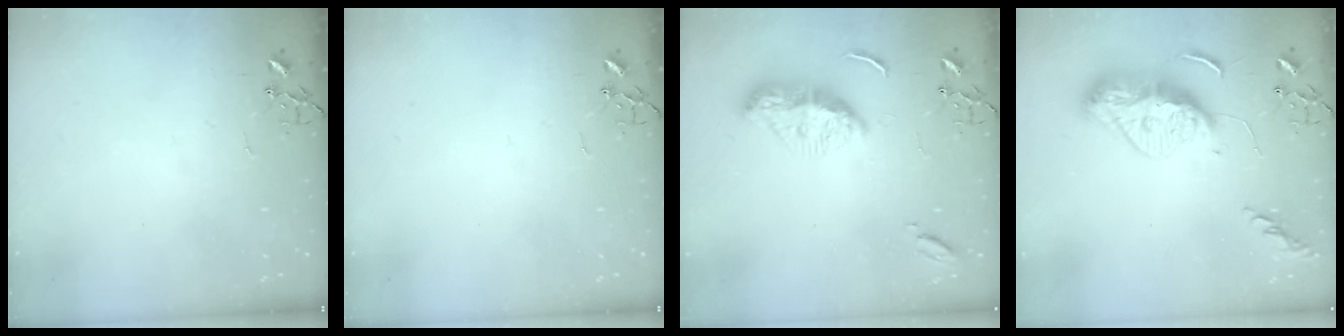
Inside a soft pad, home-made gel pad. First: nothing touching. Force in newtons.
{"total": 0.0}
{"total": 11.1, "press": 11.0, "slide": 1.0}
{"total": 15.2, "press": 15.2, "slide": 1.3}